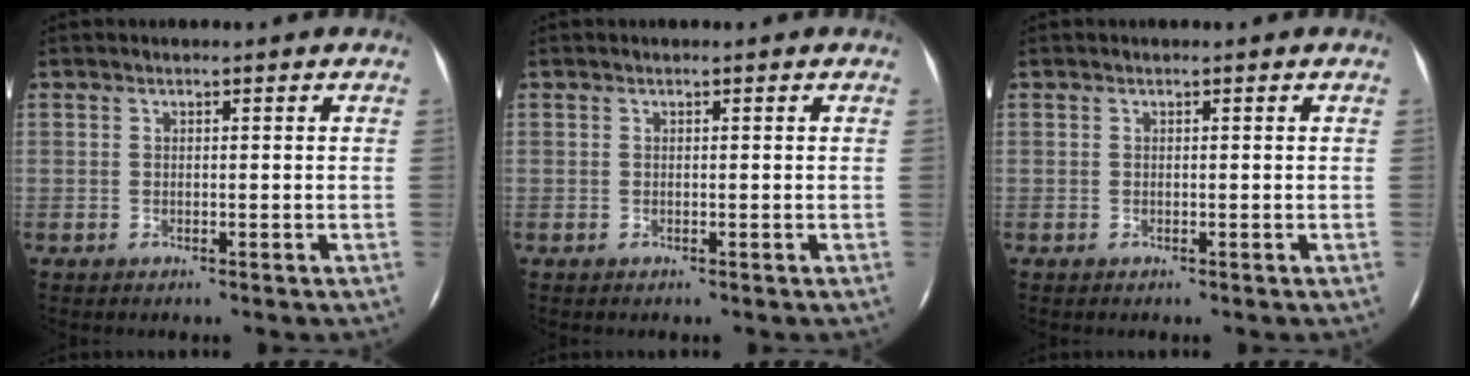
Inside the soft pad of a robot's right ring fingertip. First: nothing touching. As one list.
[{"total": 0.0}, {"total": 0.0}]